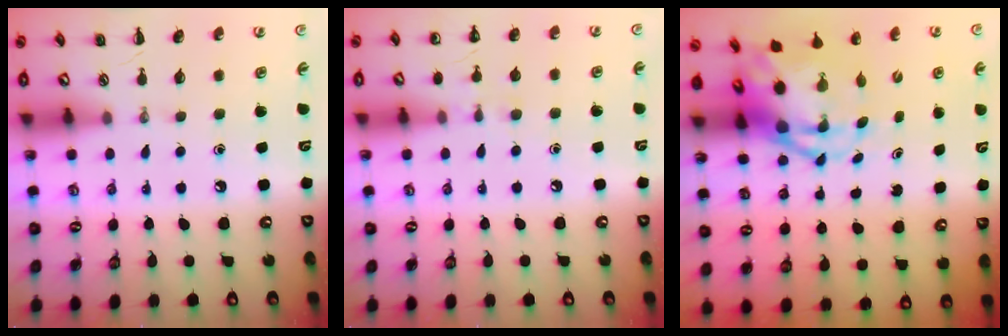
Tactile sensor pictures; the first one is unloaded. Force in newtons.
{"total": 5.0, "press": 4.7, "slide": 1.5}
{"total": 6.3, "press": 6.1, "slide": 1.7}